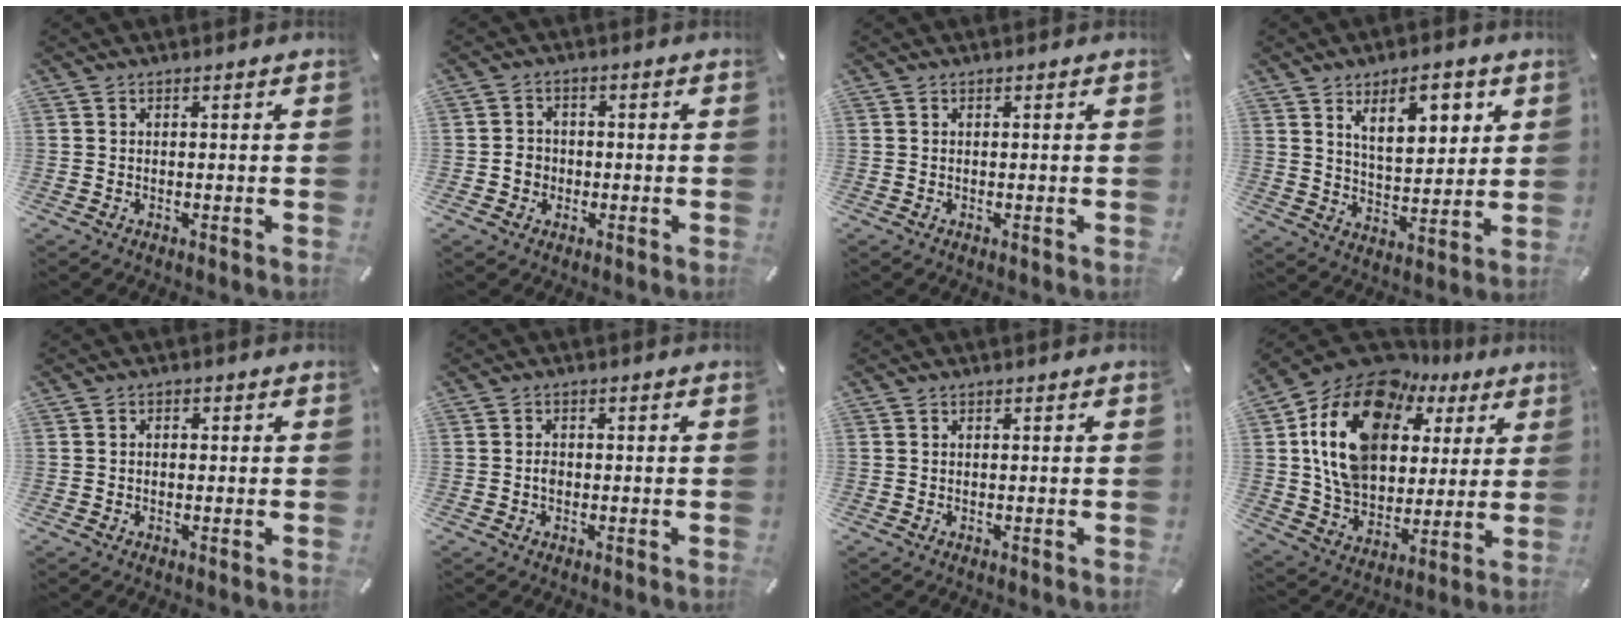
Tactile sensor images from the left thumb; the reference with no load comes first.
{"total": 3.7, "force": [-1.1, 3.5, 0.9], "torque": [-0.015, 0.008, -0.021]}
{"total": 0.0}
{"total": 11.1, "force": [6.2, 5.6, 7.2], "torque": [-0.105, -0.018, 0.104]}
{"total": 1.3, "force": [-0.2, 1.1, 0.7], "torque": [-0.014, 0.007, -0.006]}
{"total": 1.8, "force": [-0.5, 1.3, 1.2], "torque": [-0.024, 0.005, -0.011]}
{"total": 0.0}
{"total": 19.1, "force": [8.2, 13.6, 10.5], "torque": [-0.241, -0.051, 0.143]}